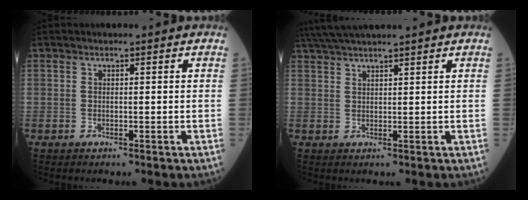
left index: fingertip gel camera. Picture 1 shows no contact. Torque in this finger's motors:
{"motor_torque": [0.25, -0.32, 0.14, 0.10]}